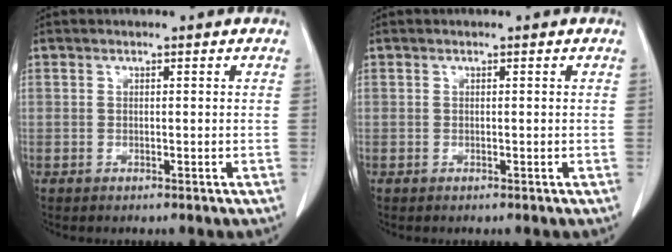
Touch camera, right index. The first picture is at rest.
{"total": 0.0}